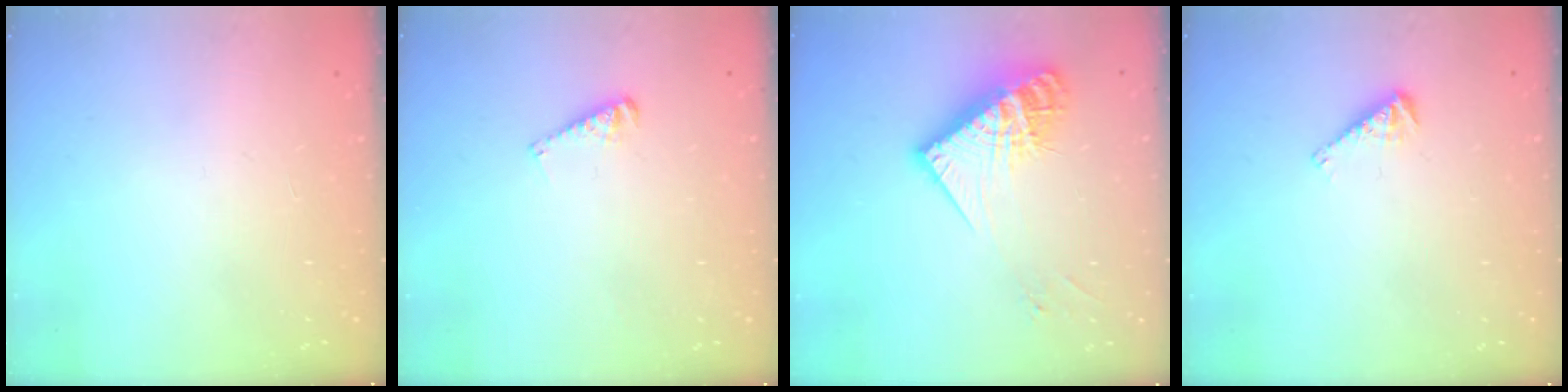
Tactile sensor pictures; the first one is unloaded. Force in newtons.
{"total": 4.8, "press": 4.7, "slide": 0.6}
{"total": 16.6, "press": 16.5, "slide": 1.5}
{"total": 4.6, "press": 4.5, "slide": 0.6}